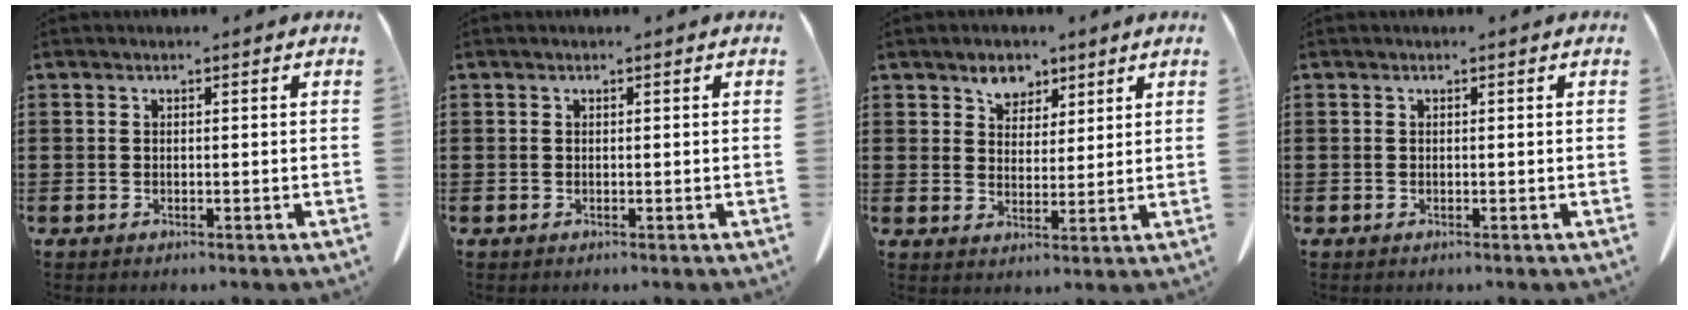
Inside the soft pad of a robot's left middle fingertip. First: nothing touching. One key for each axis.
{"total": 0.0}
{"total": 4.5, "fx": 3.4, "fy": 2.8, "fz": 1.1, "tx": -0.028, "ty": 0.005, "tz": 0.062}
{"total": 0.0}